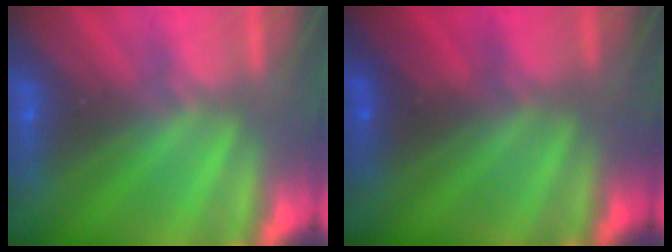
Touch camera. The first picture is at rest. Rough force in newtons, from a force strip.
{"total": 1.9}